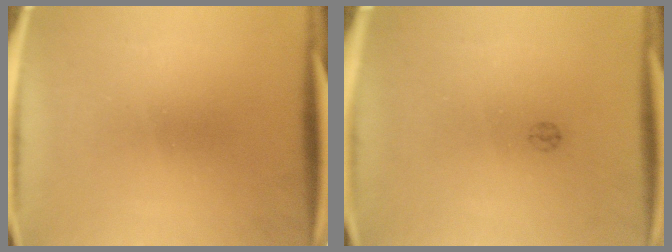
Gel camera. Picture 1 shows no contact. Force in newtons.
{"total": 1.0}